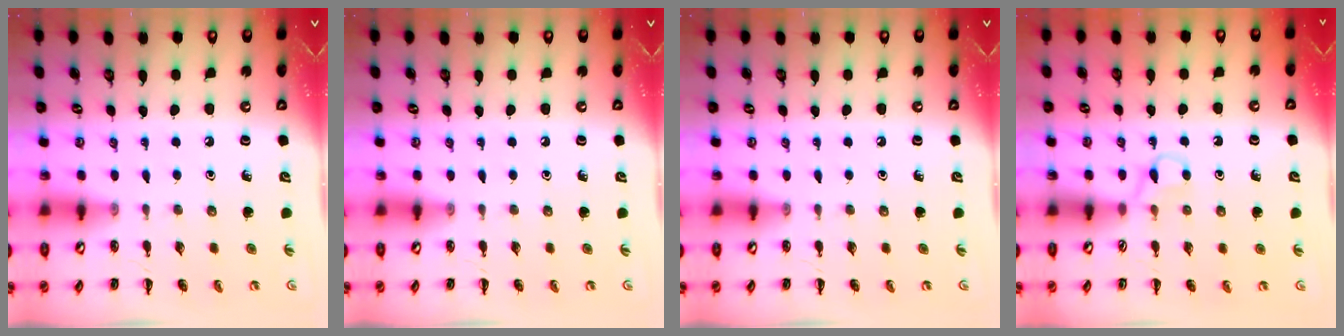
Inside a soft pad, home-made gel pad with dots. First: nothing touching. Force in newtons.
{"total": 0.0}
{"total": 0.0}
{"total": 2.8, "press": 2.6, "slide": 1.0}